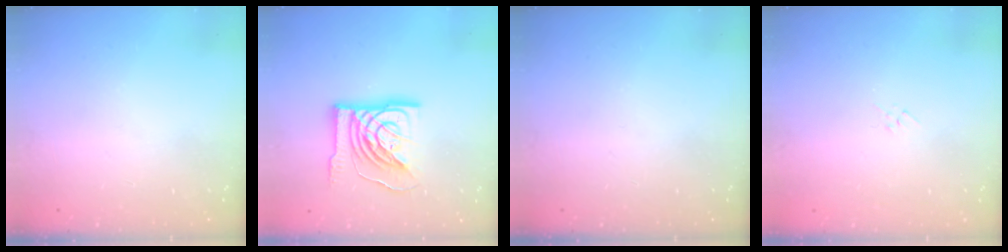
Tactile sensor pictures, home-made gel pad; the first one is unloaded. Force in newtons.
{"total": 15.9, "press": 15.7, "slide": 1.9}
{"total": 0.0}
{"total": 2.9, "press": 2.9, "slide": 0.6}